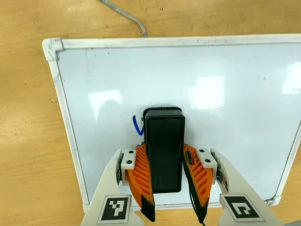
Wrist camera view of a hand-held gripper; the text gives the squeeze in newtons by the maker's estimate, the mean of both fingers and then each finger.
{"total": 13.0, "left": 13.1, "right": 12.9}